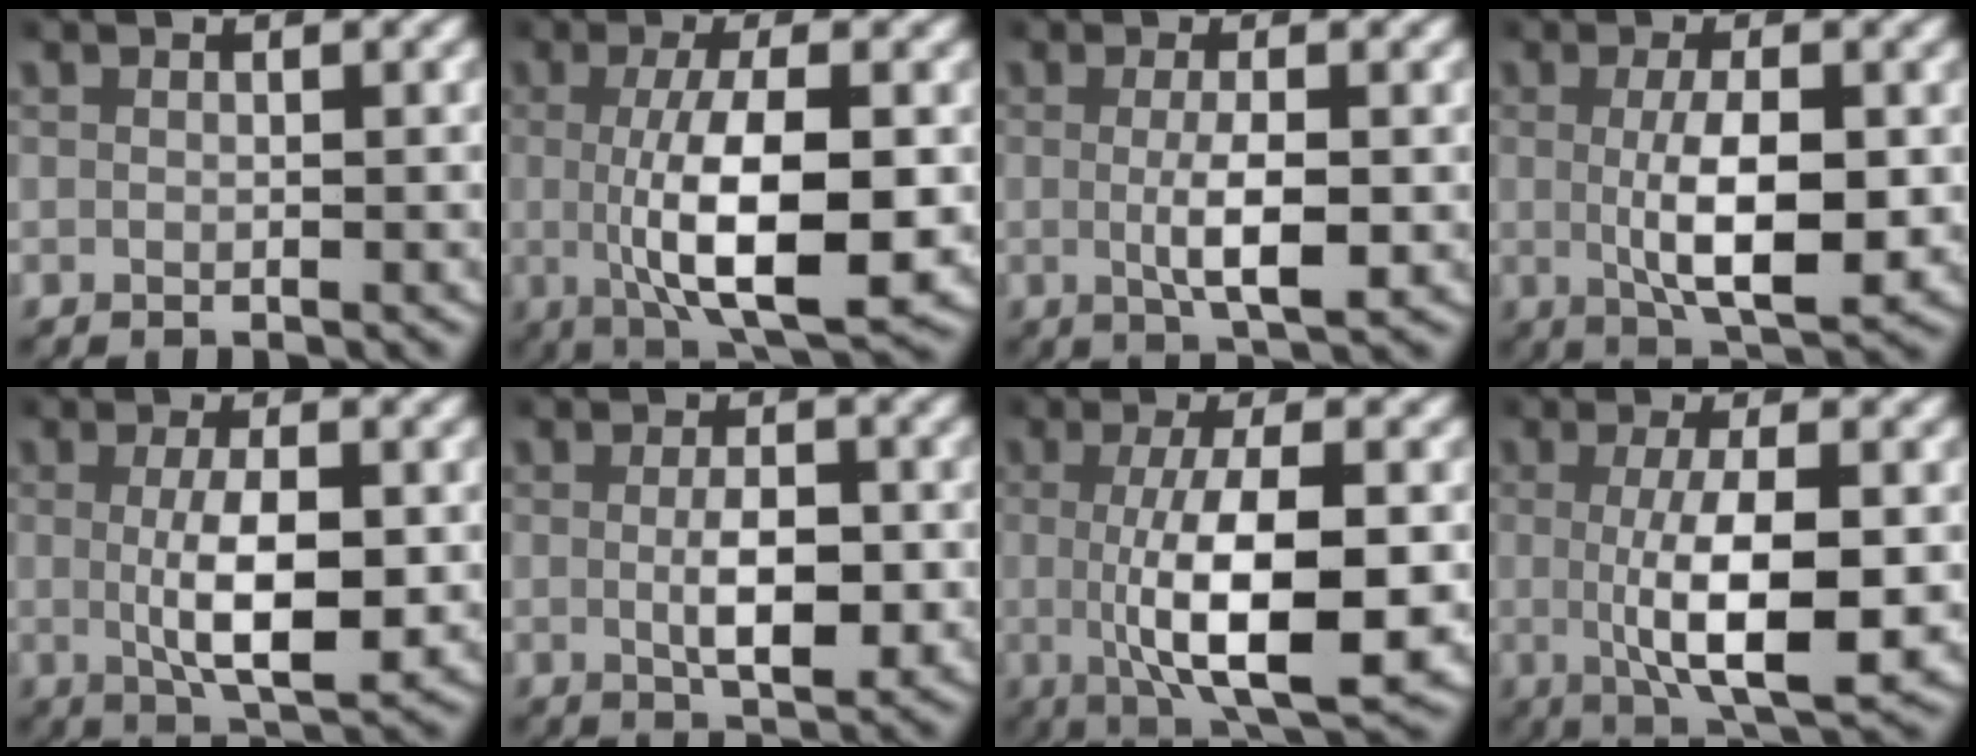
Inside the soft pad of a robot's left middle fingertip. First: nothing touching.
{"total": 9.0, "force": [-1.1, 3.0, 8.5], "torque": [-0.138, -0.015, -0.010]}
{"total": 3.7, "force": [-0.4, 0.8, 3.6], "torque": [-0.064, -0.009, -0.002]}
{"total": 6.6, "force": [-0.4, 2.4, 6.1], "torque": [-0.102, -0.012, -0.003]}
{"total": 5.9, "force": [-0.3, 2.1, 5.5], "torque": [-0.092, -0.012, -0.001]}
{"total": 4.0, "force": [-0.3, 1.8, 3.6], "torque": [-0.058, -0.010, -0.002]}
{"total": 9.3, "force": [-1.3, 3.0, 8.7], "torque": [-0.141, -0.017, -0.010]}
{"total": 7.5, "force": [-0.8, 2.3, 7.1], "torque": [-0.118, -0.015, -0.005]}